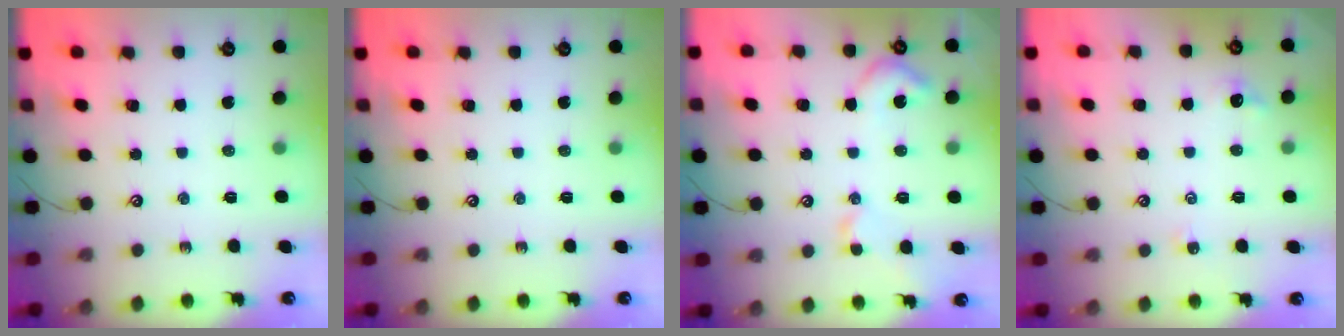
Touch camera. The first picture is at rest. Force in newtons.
{"total": 0.0}
{"total": 5.0, "press": 5.0, "slide": 0.9}
{"total": 1.6, "press": 1.5, "slide": 0.5}